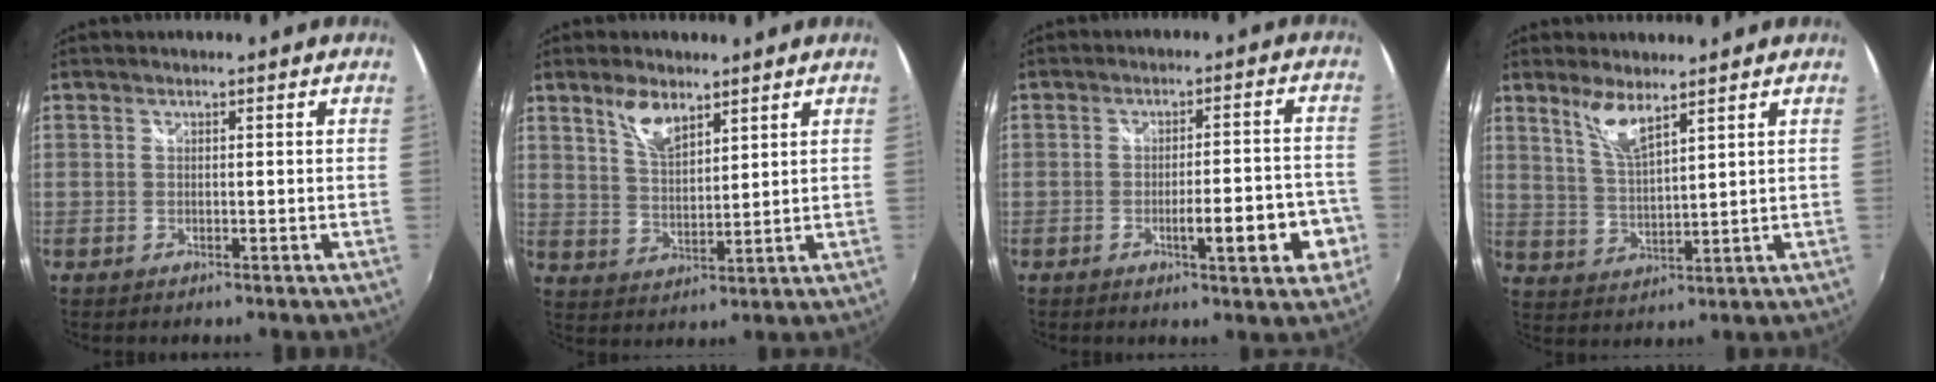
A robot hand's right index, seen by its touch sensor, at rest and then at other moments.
{"total": 6.4, "force": [4.3, 2.6, 3.9], "torque": [-0.069, 0.003, 0.084]}
{"total": 9.5, "force": [-3.9, 1.7, 8.5], "torque": [-0.128, -0.009, -0.048]}
{"total": 6.0, "force": [4.3, 1.0, 4.0], "torque": [-0.081, -0.004, 0.089]}